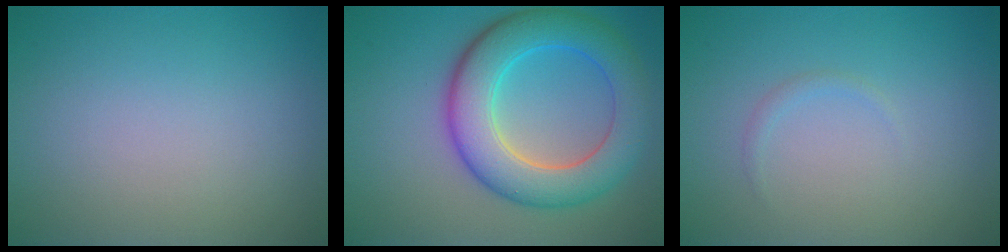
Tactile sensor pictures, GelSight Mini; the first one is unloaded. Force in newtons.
{"total": 8.1, "press": 8.1, "slide": 0.2}
{"total": 0.6, "press": 0.6, "slide": 0.0}